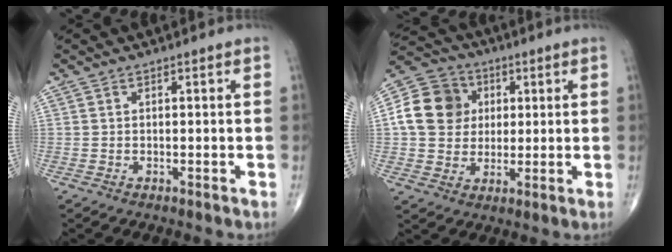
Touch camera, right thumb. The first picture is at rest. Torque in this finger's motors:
{"motor_torque": [0.53, 1.85, 0.41, -0.16, 0.08]}